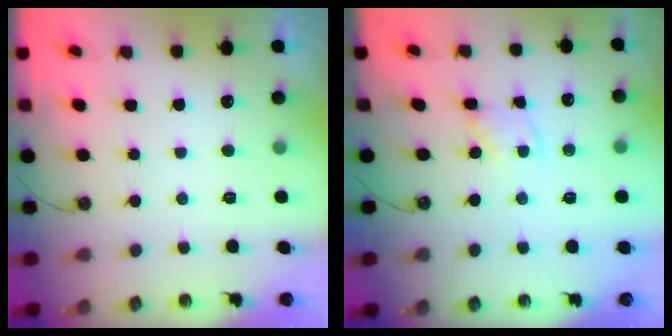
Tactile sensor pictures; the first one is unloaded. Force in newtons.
{"total": 1.9, "press": 1.9, "slide": 0.3}